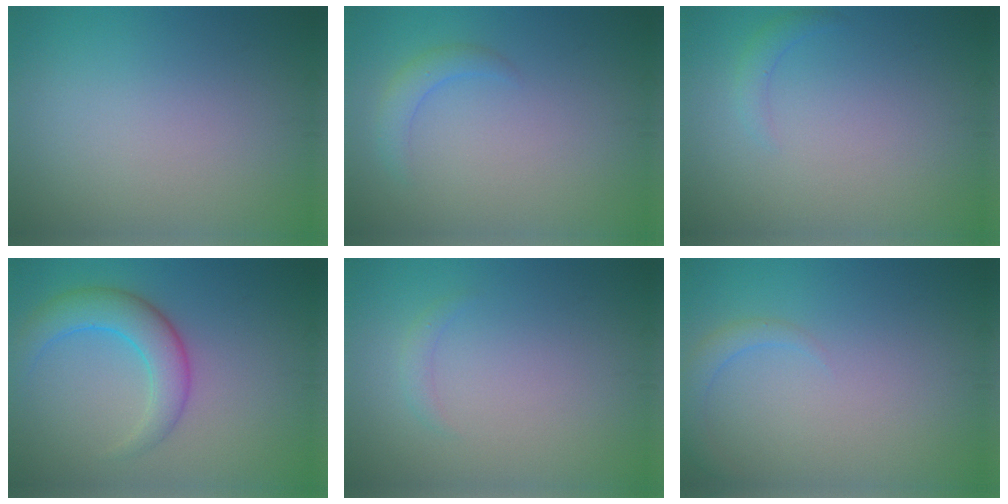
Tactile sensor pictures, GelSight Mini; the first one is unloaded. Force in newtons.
{"total": 1.7, "press": 1.7, "slide": 0.2}
{"total": 1.2, "press": 1.2, "slide": 0.2}
{"total": 4.6, "press": 4.6, "slide": 0.2}
{"total": 0.9, "press": 0.9, "slide": 0.0}
{"total": 1.6, "press": 1.6, "slide": 0.2}